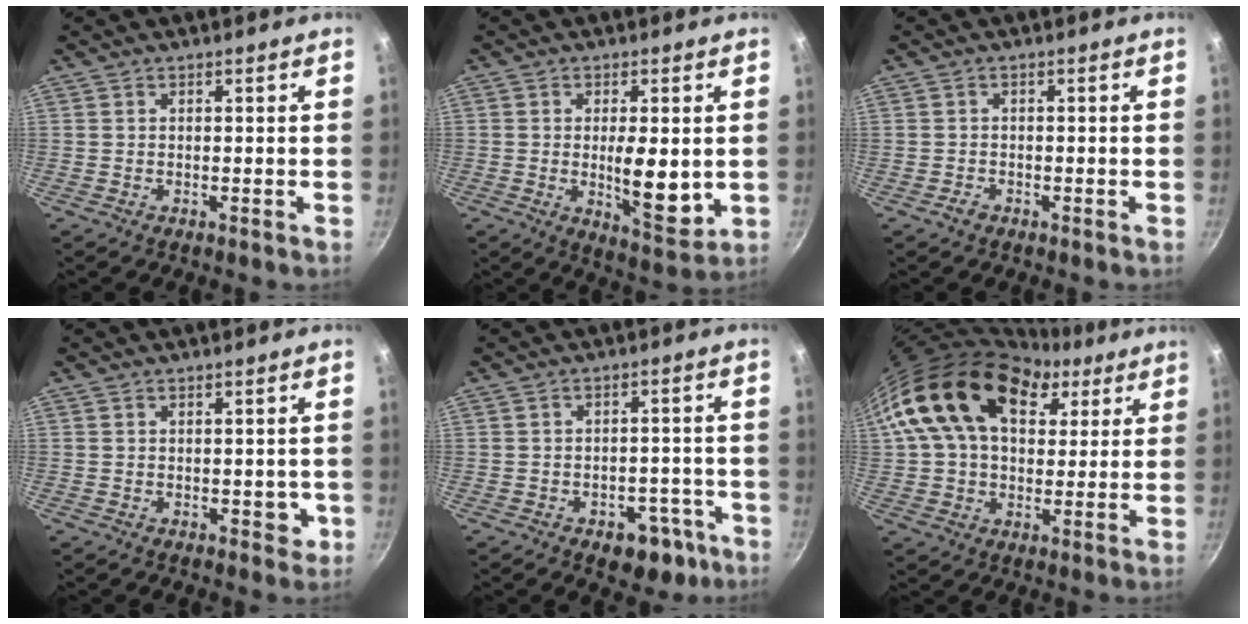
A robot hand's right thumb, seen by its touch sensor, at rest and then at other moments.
{"total": 9.8, "force": [-0.2, 3.7, 9.1], "torque": [-0.134, -0.025, 0.006]}
{"total": 1.4, "force": [-0.9, 1.0, 0.5], "torque": [-0.007, 0.009, -0.016]}
{"total": 3.1, "force": [-0.2, 2.0, 2.4], "torque": [-0.014, 0.002, -0.002]}
{"total": 8.4, "force": [-4.2, 5.5, 4.8], "torque": [-0.012, 0.040, -0.040]}
{"total": 23.1, "force": [8.5, 15.0, 15.3], "torque": [-0.266, 0.014, 0.133]}